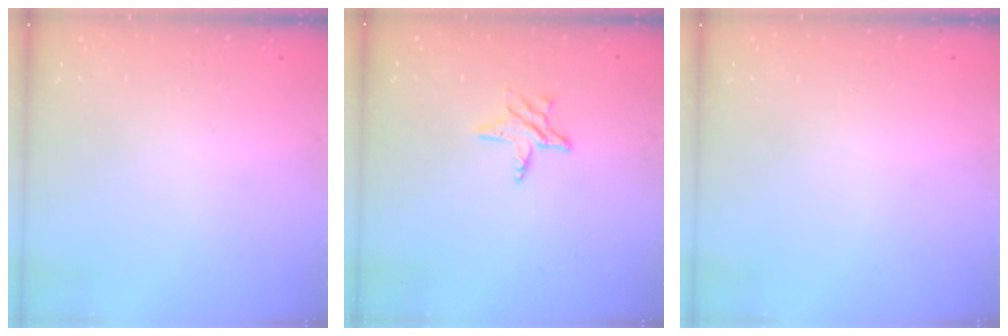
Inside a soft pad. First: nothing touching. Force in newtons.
{"total": 5.9, "press": 5.9, "slide": 0.4}
{"total": 0.0}